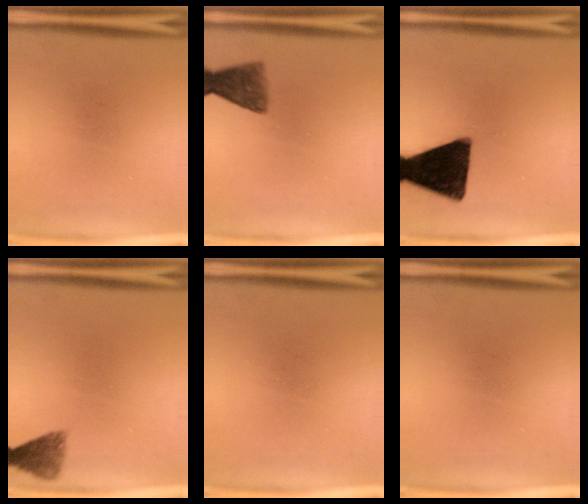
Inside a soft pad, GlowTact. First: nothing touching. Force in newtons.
{"total": 5.4}
{"total": 17.2}
{"total": 3.4}
{"total": 0.0}
{"total": 0.0}